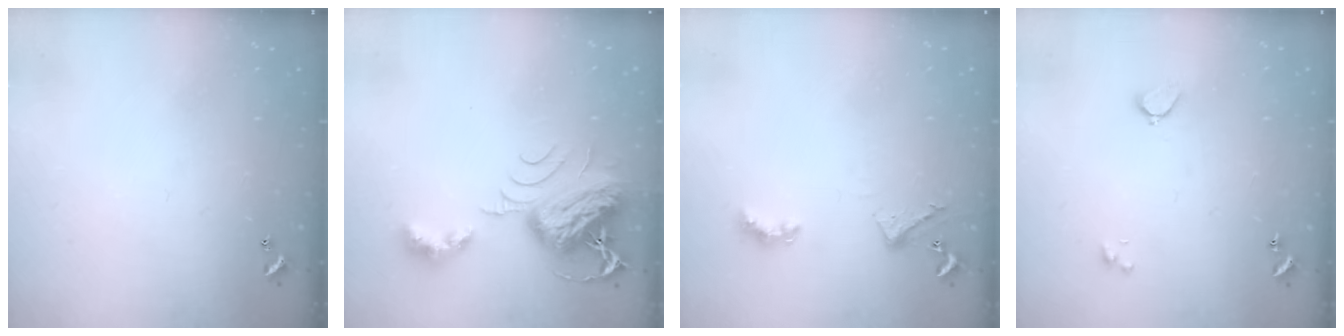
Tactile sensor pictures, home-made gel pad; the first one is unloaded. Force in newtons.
{"total": 8.2, "press": 8.1, "slide": 1.2}
{"total": 2.8, "press": 2.8, "slide": 0.6}
{"total": 2.8, "press": 2.7, "slide": 0.6}